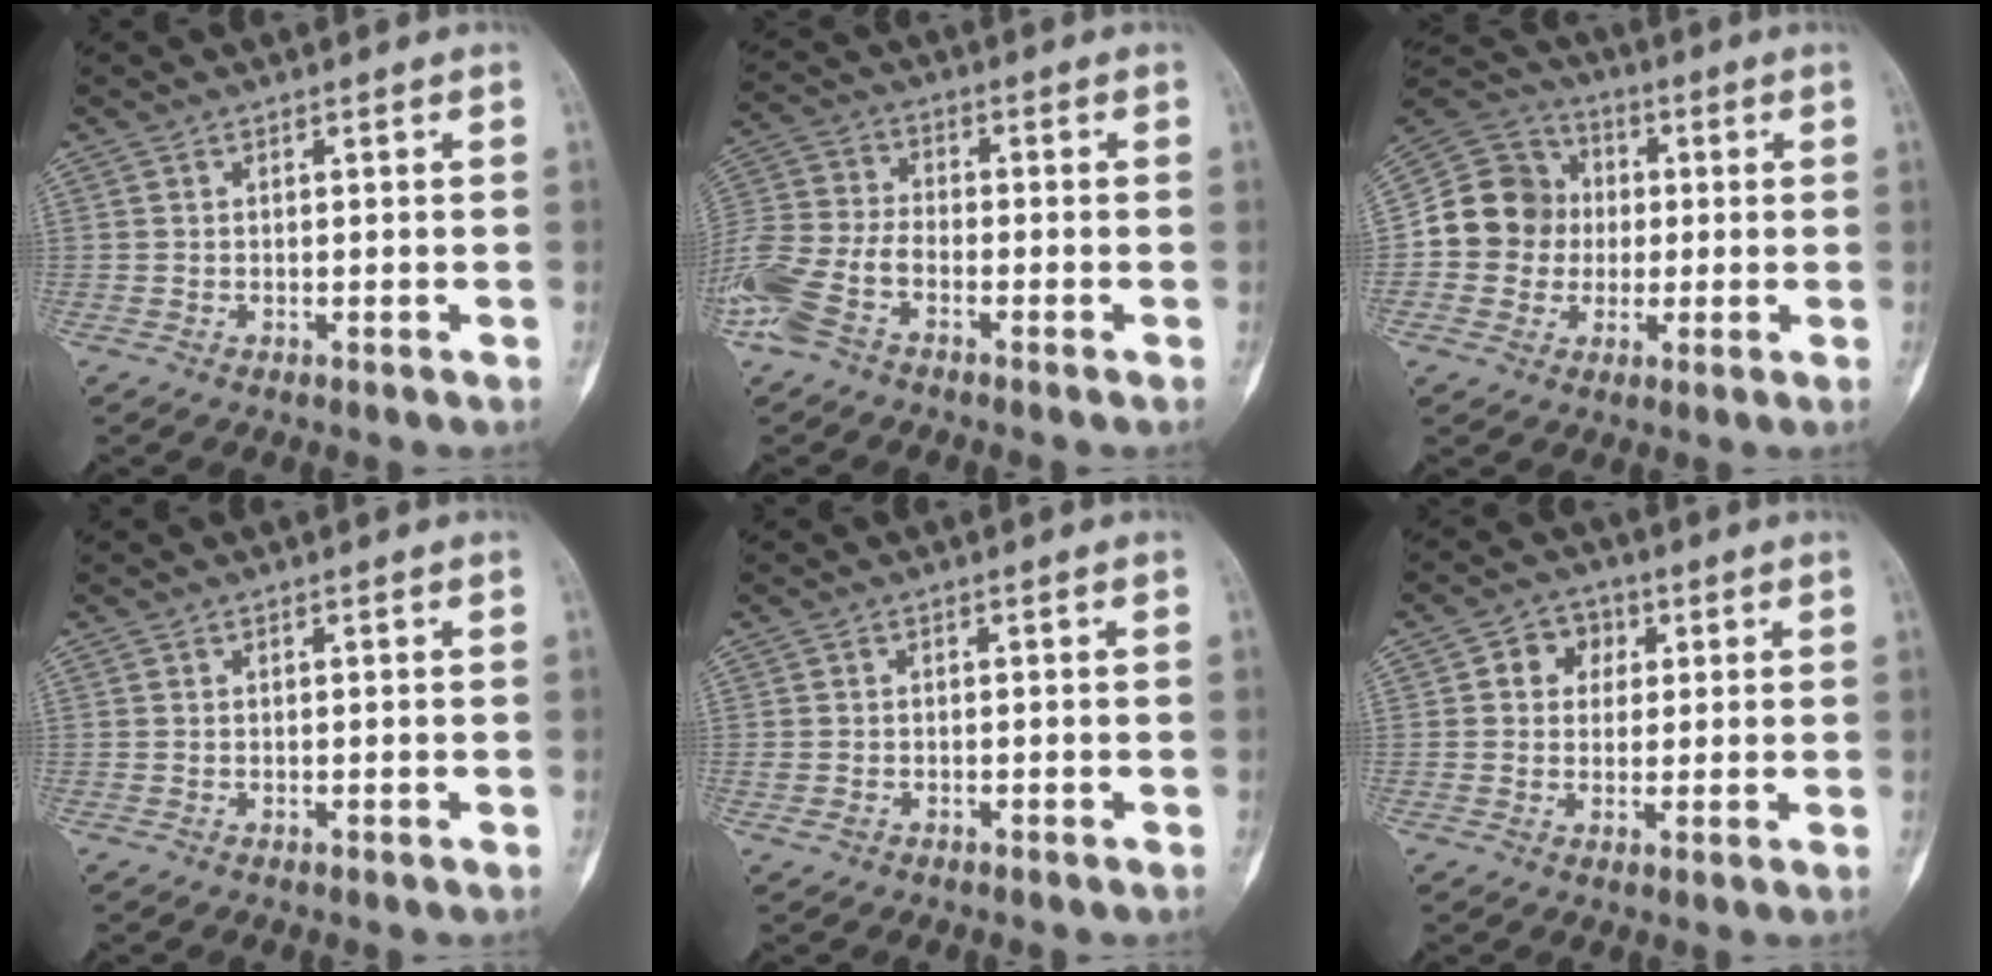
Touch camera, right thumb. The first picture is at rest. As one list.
[{"total": 11.4, "force": [-5.9, 6.2, 7.6], "torque": [-0.179, 0.019, -0.126]}, {"total": 12.7, "force": [-0.4, 11.9, 4.5], "torque": [-0.054, 0.028, -0.013]}, {"total": 0.0}, {"total": 1.2, "force": [-0.6, 0.9, 0.7], "torque": [-0.015, 0.007, -0.007]}, {"total": 5.4, "force": [1.5, 4.6, 2.4], "torque": [-0.005, 0.003, 0.017]}]